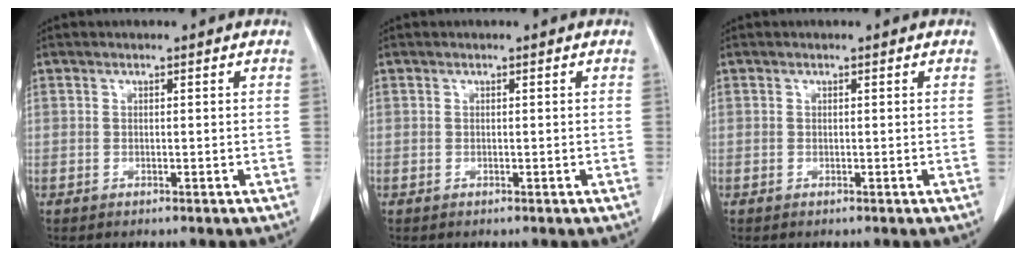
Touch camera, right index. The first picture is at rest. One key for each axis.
{"total": 0.0}
{"total": 0.0}